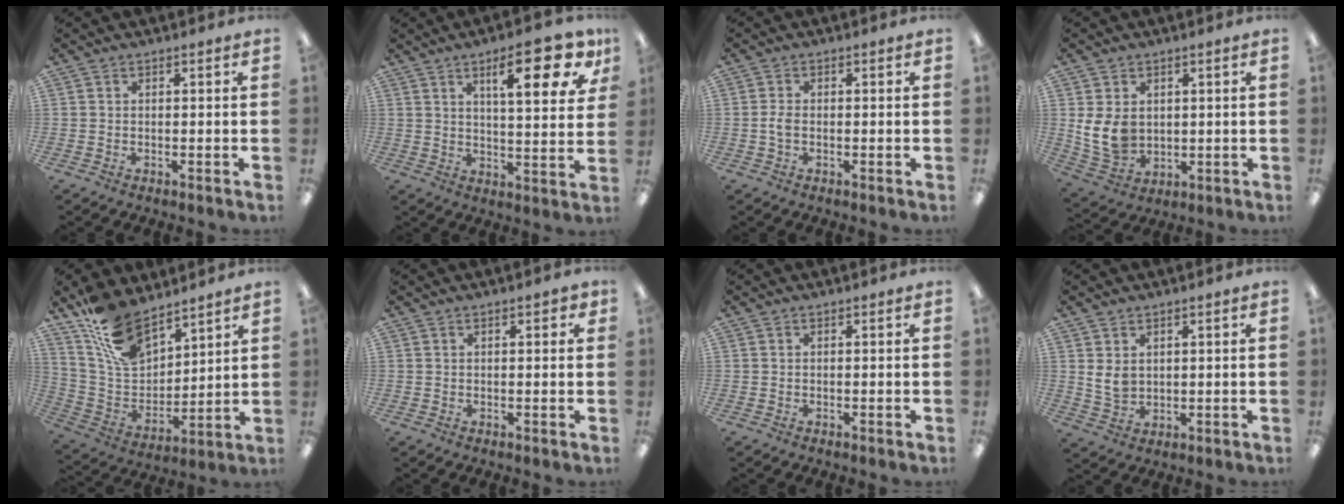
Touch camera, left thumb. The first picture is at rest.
{"total": 15.7, "force": [8.2, 4.7, 12.5], "torque": [-0.165, -0.032, 0.118]}
{"total": 2.5, "force": [-0.2, 1.4, 2.1], "torque": [-0.047, 0.002, -0.007]}
{"total": 8.9, "force": [1.5, 6.9, 5.5], "torque": [-0.124, -0.004, 0.030]}
{"total": 15.3, "force": [11.3, 7.4, 7.1], "torque": [-0.145, -0.059, 0.215]}
{"total": 2.2, "force": [1.1, 0.8, 1.7], "torque": [-0.020, -0.003, 0.015]}
{"total": 0.0}
{"total": 4.9, "force": [1.9, 3.4, 3.0], "torque": [-0.075, -0.004, 0.034]}